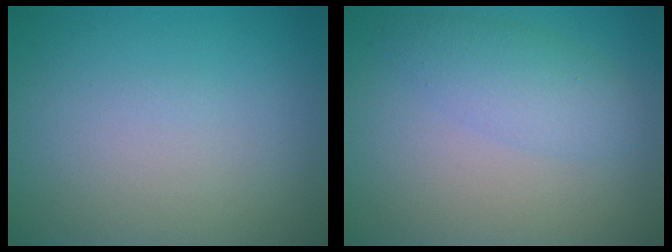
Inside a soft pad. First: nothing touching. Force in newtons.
{"total": 2.9, "press": 2.9, "slide": 0.0}